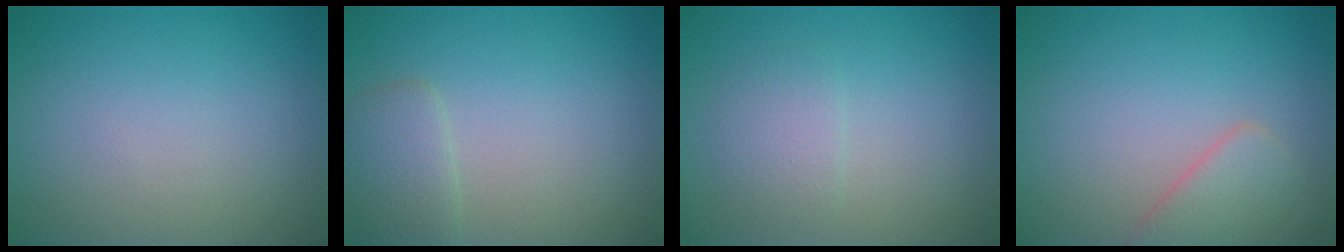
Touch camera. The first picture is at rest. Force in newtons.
{"total": 2.1, "press": 2.1, "slide": 0.1}
{"total": 1.8, "press": 1.8, "slide": 0.1}
{"total": 2.9, "press": 2.9, "slide": 0.1}